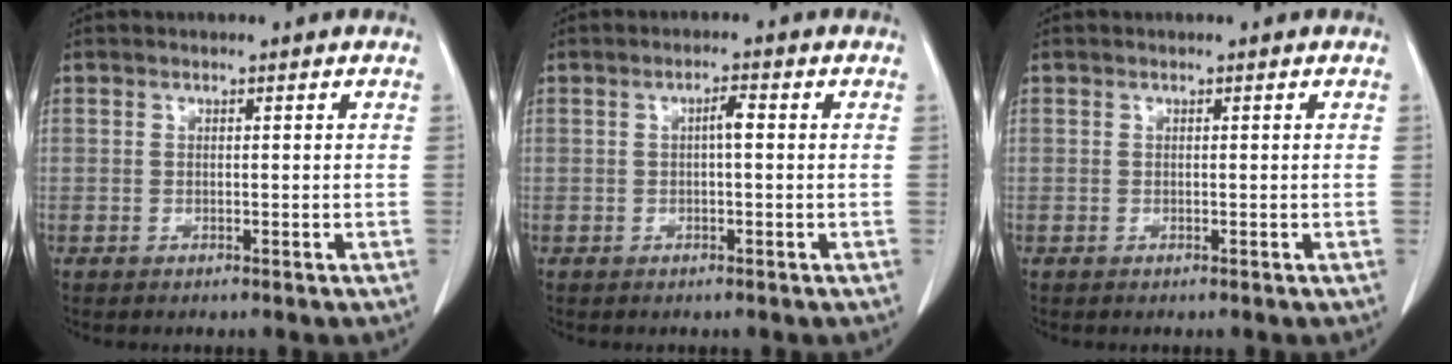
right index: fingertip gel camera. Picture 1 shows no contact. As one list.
[{"total": 2.9, "force": [0.1, 0.3, 2.8], "torque": [-0.049, 0.005, 0.002]}, {"total": 0.0}]